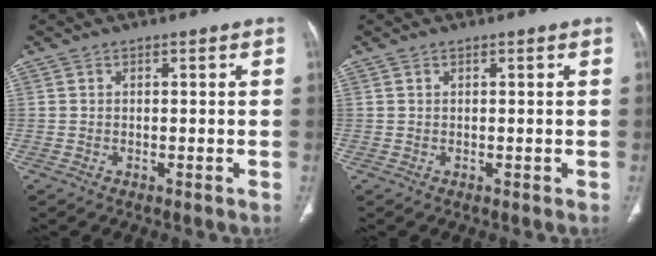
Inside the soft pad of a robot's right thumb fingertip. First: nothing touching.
{"total": 0.0}